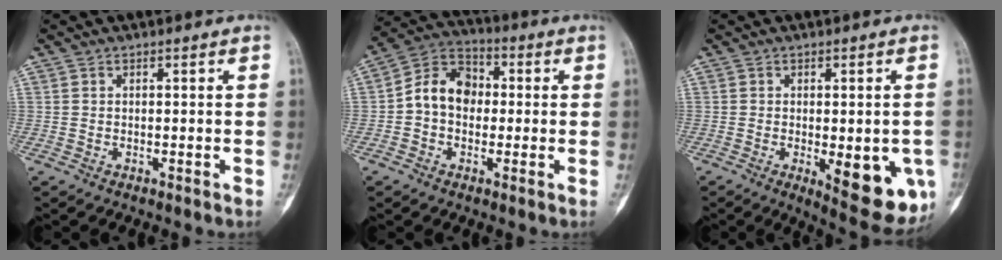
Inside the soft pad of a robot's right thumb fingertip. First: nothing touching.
{"total": 9.9, "force": [-0.2, 7.6, 6.3], "torque": [-0.091, 0.034, -0.017]}
{"total": 12.6, "force": [-3.5, 4.8, 11.2], "torque": [-0.119, -0.013, -0.031]}